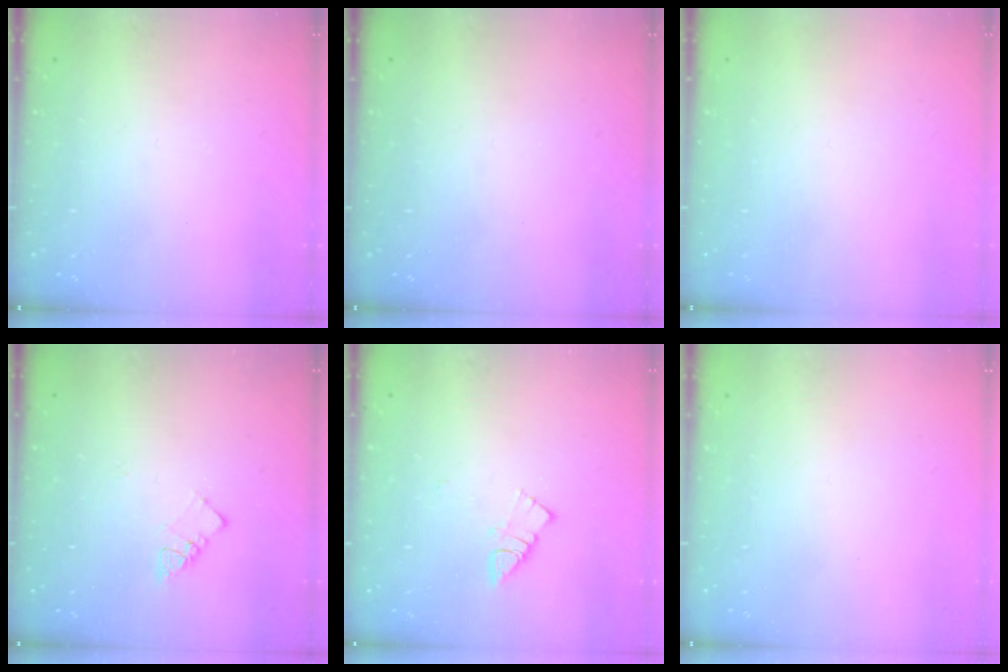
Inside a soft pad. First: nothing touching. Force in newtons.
{"total": 0.0}
{"total": 1.5, "press": 1.5, "slide": 0.1}
{"total": 3.6, "press": 3.6, "slide": 0.3}
{"total": 3.9, "press": 3.9, "slide": 0.5}
{"total": 1.8, "press": 1.8, "slide": 0.2}